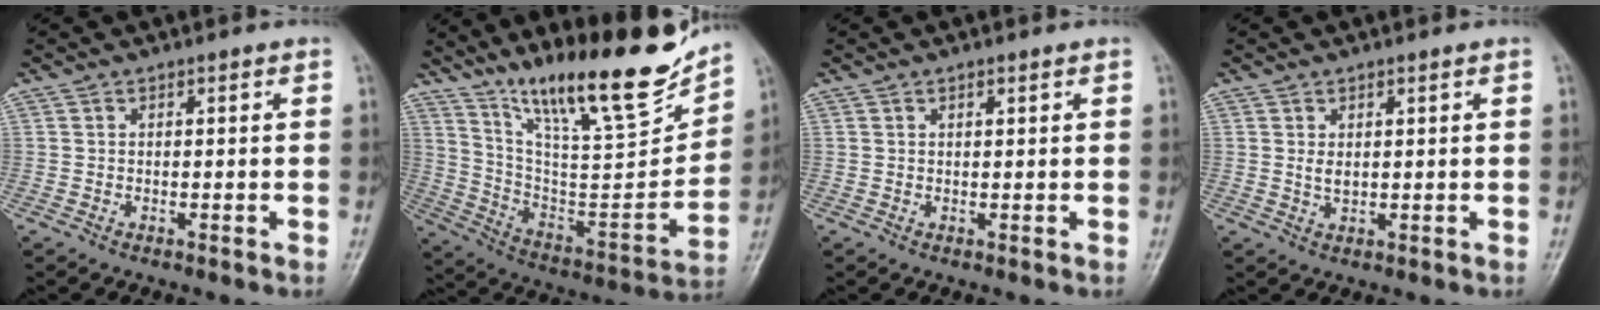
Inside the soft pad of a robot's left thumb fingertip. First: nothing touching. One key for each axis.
{"total": 23.9, "fx": 17.8, "fy": 4.9, "fz": 15.2, "tx": -0.210, "ty": -0.094, "tz": 0.304}
{"total": 0.8, "fx": 0.5, "fy": 0.3, "fz": 0.6, "tx": -0.009, "ty": -0.001, "tz": 0.009}
{"total": 1.9, "fx": 0.6, "fy": 0.9, "fz": 1.6, "tx": -0.026, "ty": -0.003, "tz": 0.015}